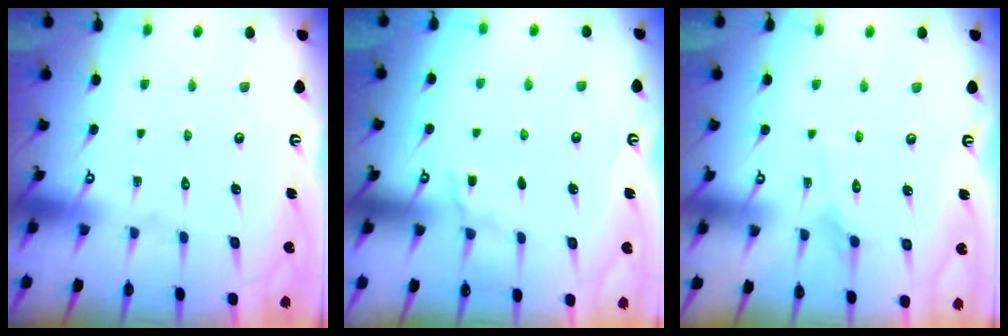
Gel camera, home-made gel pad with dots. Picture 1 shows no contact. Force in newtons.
{"total": 4.3, "press": 4.3, "slide": 0.5}
{"total": 2.7, "press": 2.7, "slide": 0.3}